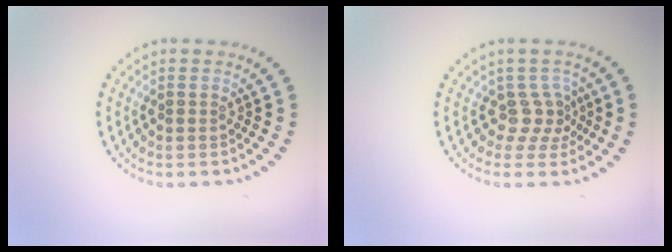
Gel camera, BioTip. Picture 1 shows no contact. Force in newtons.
{"total": 2.3, "press": 1.5, "slide": 1.7}